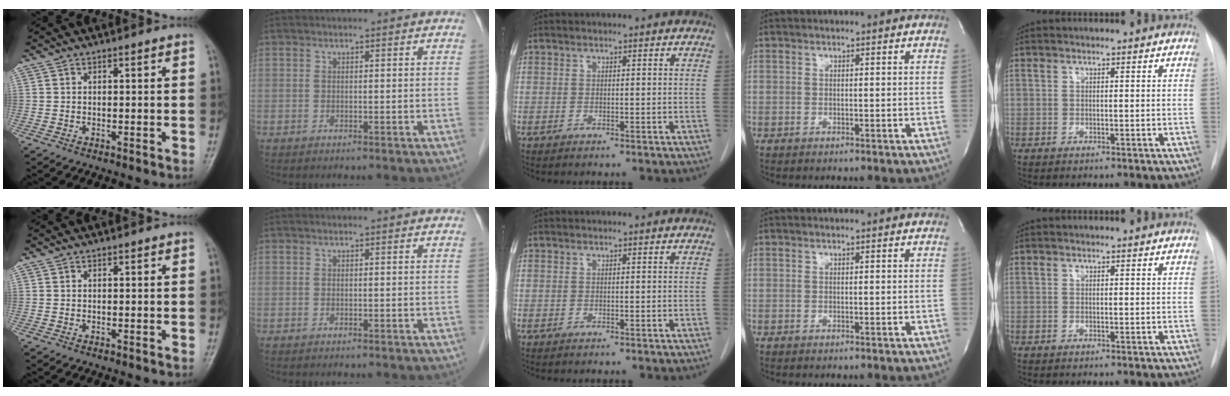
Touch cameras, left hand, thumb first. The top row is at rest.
{}